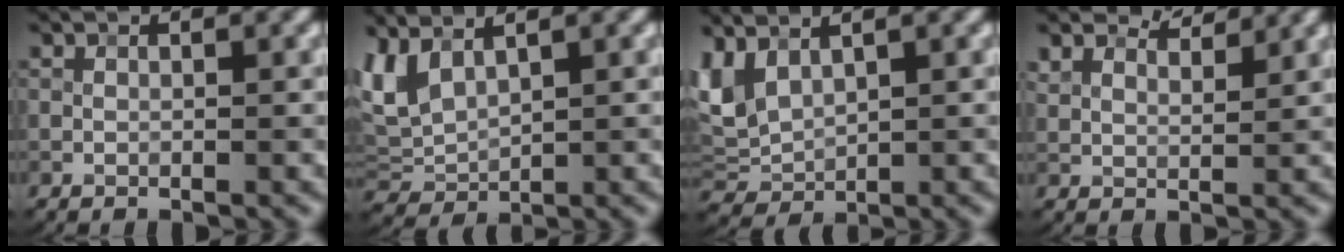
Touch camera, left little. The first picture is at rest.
{"total": 3.4, "force": [1.8, 1.9, 2.1], "torque": [-0.054, 0.002, 0.041]}
{"total": 3.7, "force": [2.0, 2.2, 2.3], "torque": [-0.059, 0.003, 0.044]}
{"total": 3.6, "force": [3.5, 0.7, 0.9], "torque": [-0.030, 0.005, 0.056]}